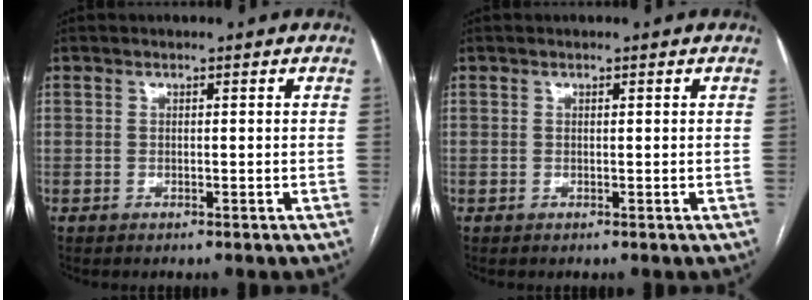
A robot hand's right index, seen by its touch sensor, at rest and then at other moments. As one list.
[{"total": 0.0}]